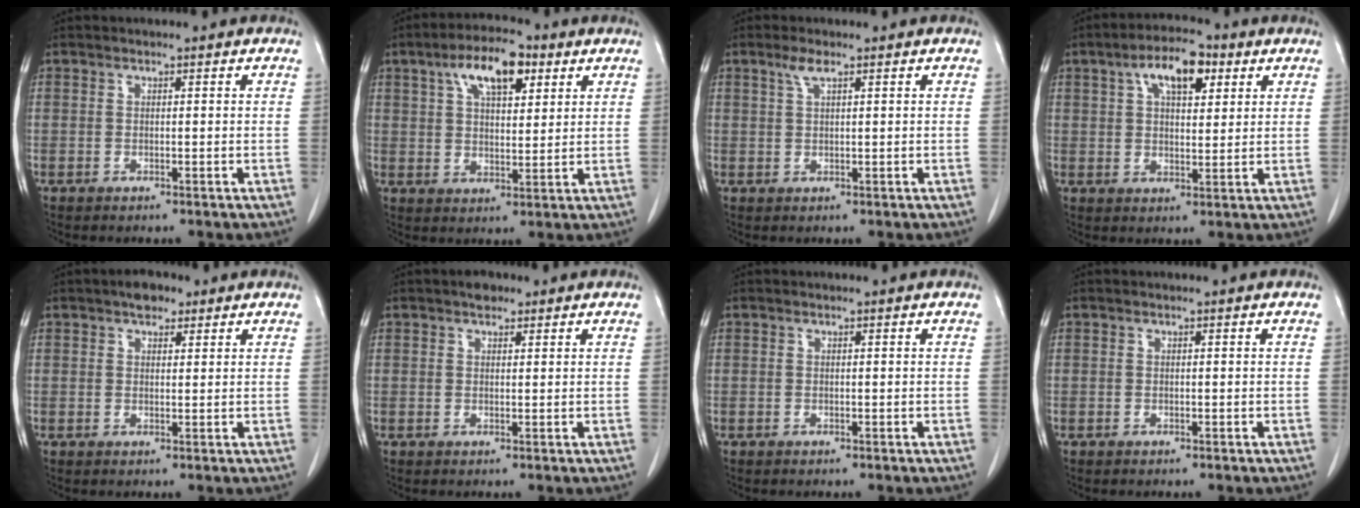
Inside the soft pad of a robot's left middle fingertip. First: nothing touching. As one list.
[{"total": 9.2, "force": [4.6, 3.6, 7.0], "torque": [-0.123, 0.018, 0.080]}, {"total": 2.0, "force": [1.3, 0.3, 1.5], "torque": [-0.037, 0.005, 0.030]}, {"total": 8.2, "force": [3.8, 3.4, 6.4], "torque": [-0.108, 0.019, 0.063]}, {"total": 3.2, "force": [2.2, 1.5, 1.8], "torque": [-0.030, 0.009, 0.034]}, {"total": 2.1, "force": [1.5, 1.0, 1.0], "torque": [-0.019, 0.006, 0.022]}, {"total": 0.0}, {"total": 0.0}]